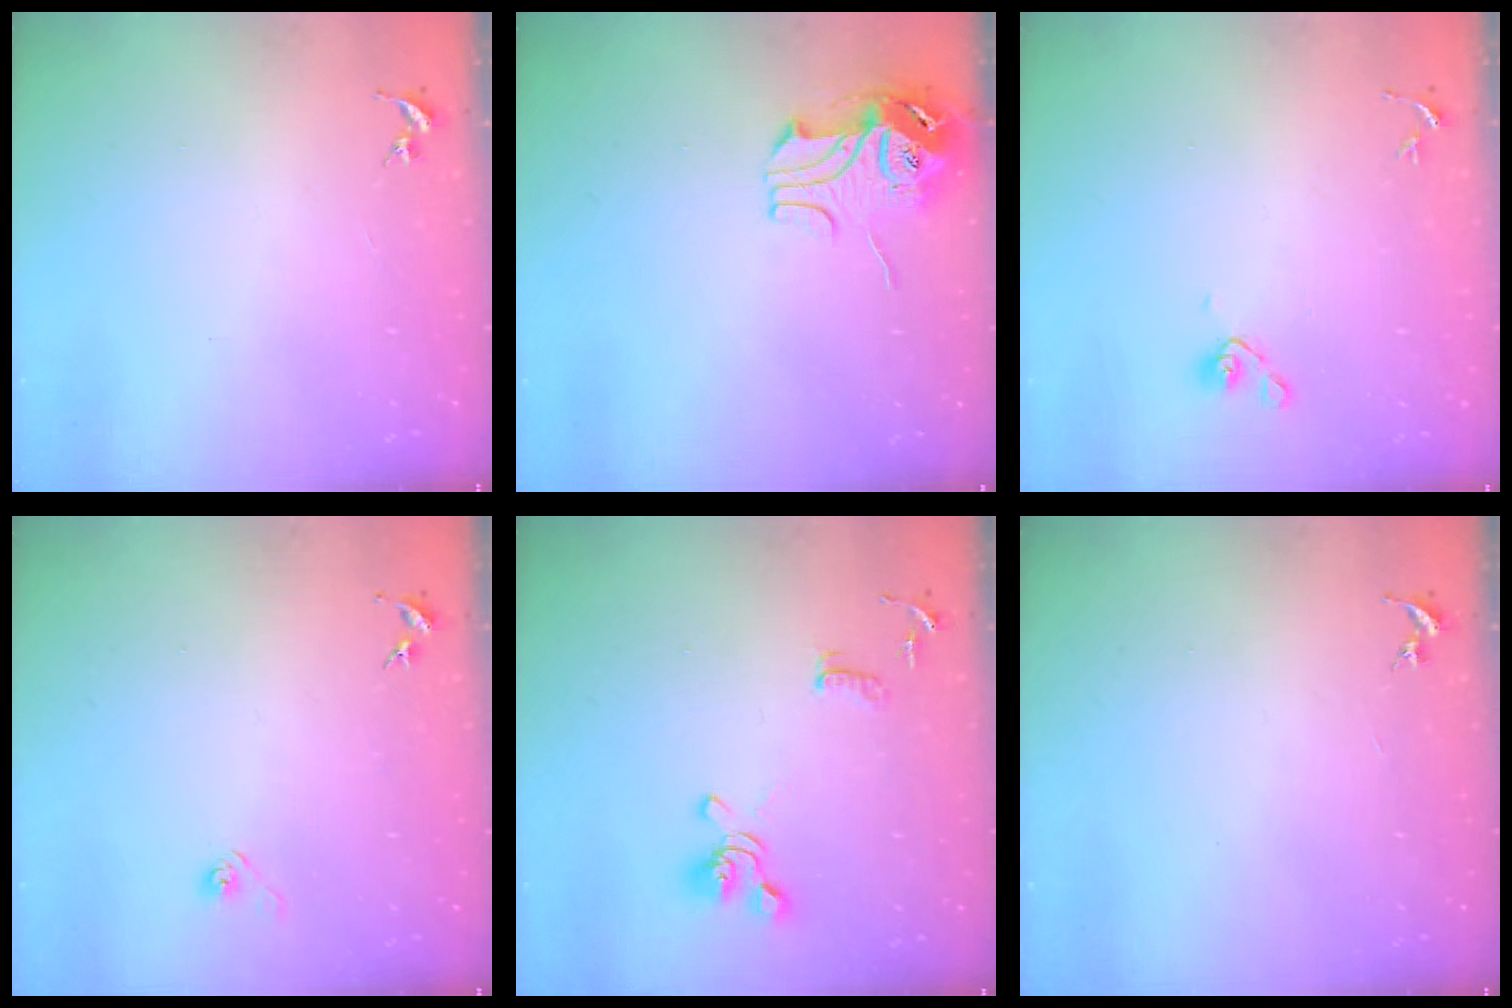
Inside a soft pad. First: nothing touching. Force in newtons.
{"total": 10.9, "press": 10.9, "slide": 1.1}
{"total": 5.9, "press": 5.4, "slide": 2.4}
{"total": 2.9, "press": 2.8, "slide": 0.8}
{"total": 11.5, "press": 11.4, "slide": 1.6}
{"total": 0.0}